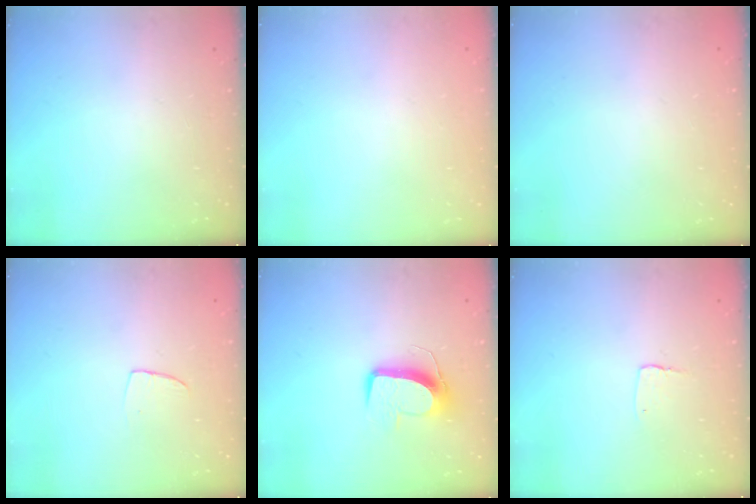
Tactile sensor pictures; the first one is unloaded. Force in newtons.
{"total": 0.0}
{"total": 0.0}
{"total": 3.1, "press": 3.1, "slide": 0.2}
{"total": 10.5, "press": 10.5, "slide": 0.8}
{"total": 2.9, "press": 2.9, "slide": 0.2}